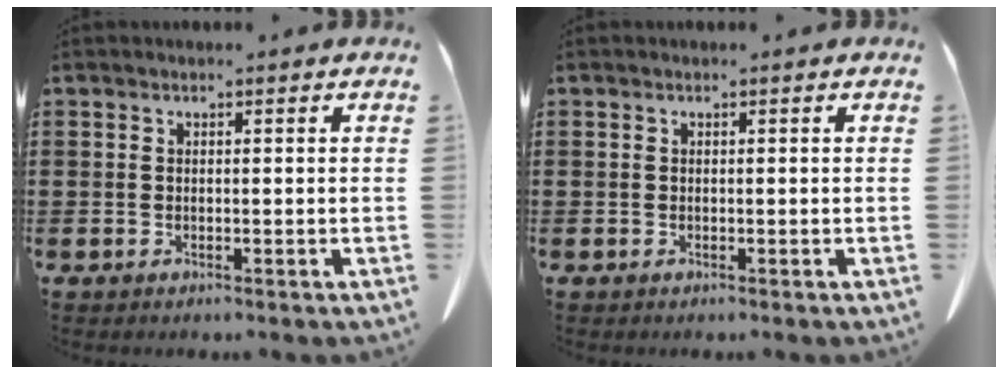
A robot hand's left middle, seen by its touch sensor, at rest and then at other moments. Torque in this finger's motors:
{"motor_torque": [-0.05, 0.05, -0.03, -0.01]}